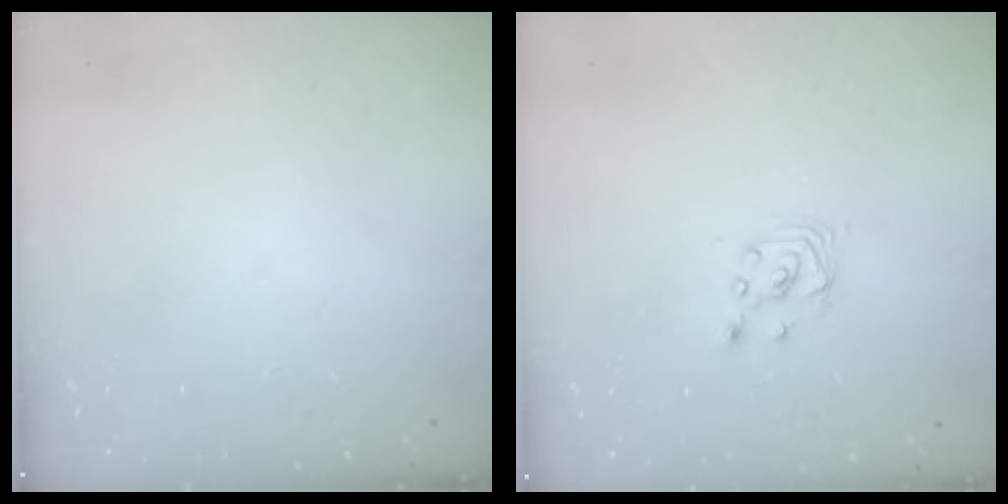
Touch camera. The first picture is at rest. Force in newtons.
{"total": 2.5, "press": 2.5, "slide": 0.2}